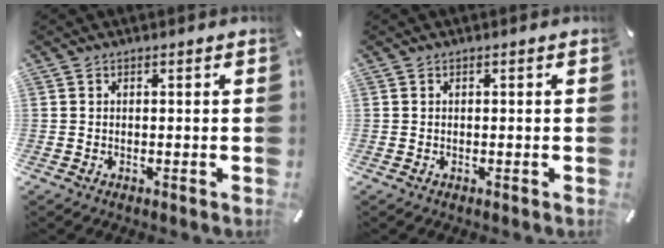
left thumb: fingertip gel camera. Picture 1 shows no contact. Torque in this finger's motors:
{"motor_torque": [0.01, 0.00, 0.00, 0.00, 0.00]}